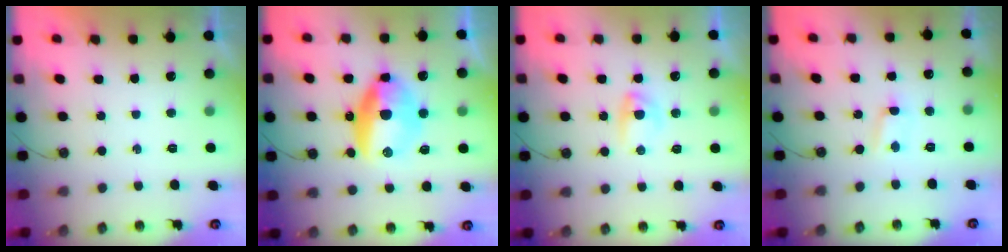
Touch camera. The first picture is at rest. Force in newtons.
{"total": 12.3, "press": 12.3, "slide": 0.4}
{"total": 9.8, "press": 5.1, "slide": 8.4}
{"total": 1.6, "press": 1.5, "slide": 0.2}